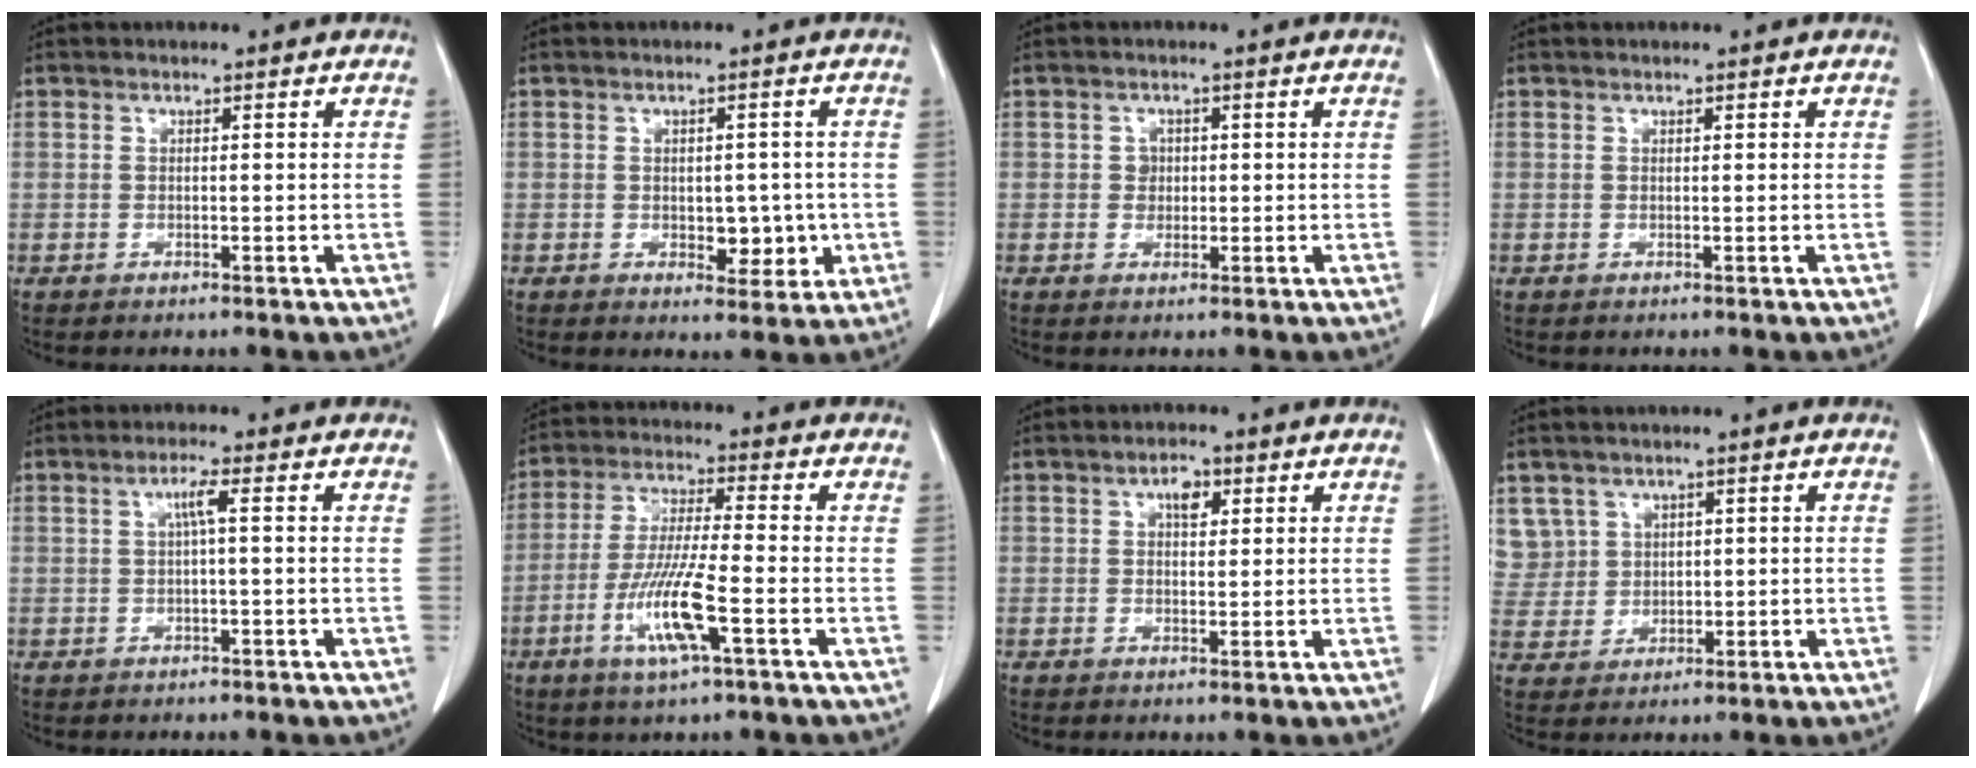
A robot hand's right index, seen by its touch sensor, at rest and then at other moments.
{"total": 4.6, "force": [-0.7, 2.8, 3.5], "torque": [-0.035, 0.001, -0.002]}
{"total": 1.7, "force": [0.1, 1.6, 0.5], "torque": [-0.005, 0.003, 0.001]}
{"total": 0.0}
{"total": 2.2, "force": [0.4, -0.3, 2.1], "torque": [-0.042, 0.003, 0.007]}
{"total": 10.3, "force": [-3.9, 0.4, 9.5], "torque": [-0.191, -0.015, -0.077]}
{"total": 2.7, "force": [1.2, 1.4, 2.0], "torque": [-0.032, 0.004, 0.019]}
{"total": 6.3, "force": [3.2, 5.4, -0.3], "torque": [0.008, 0.011, 0.076]}